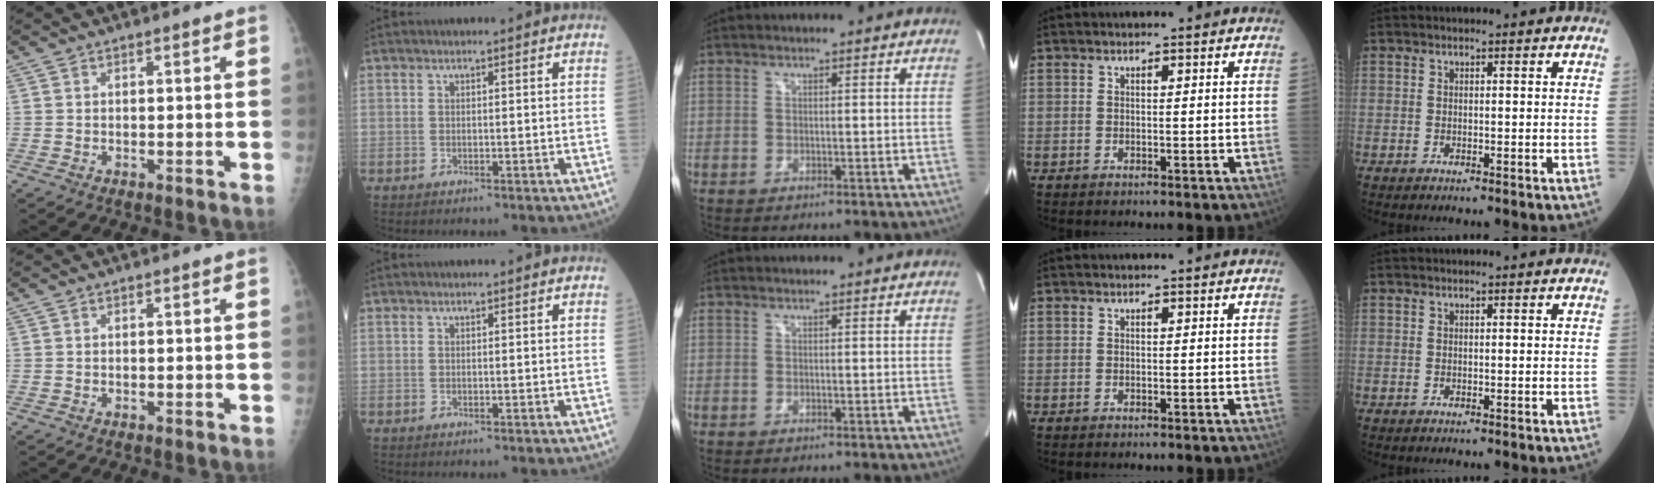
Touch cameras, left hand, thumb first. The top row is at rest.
{}